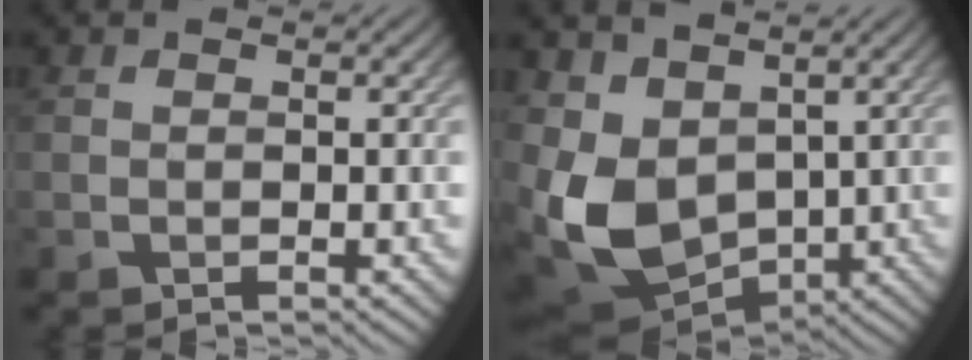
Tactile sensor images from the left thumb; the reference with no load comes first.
{"total": 10.8, "force": [0.9, 7.6, 7.6], "torque": [-0.205, -0.015, 0.025]}